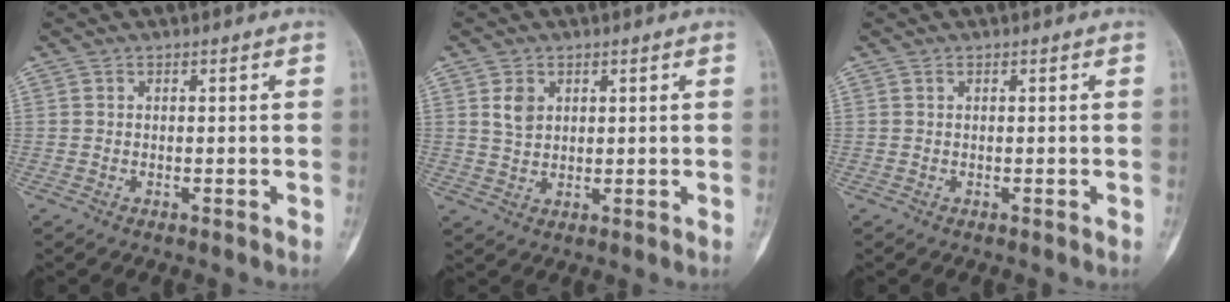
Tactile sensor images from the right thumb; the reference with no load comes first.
{"total": 3.5, "force": [1.3, 2.7, 1.9], "torque": [-0.020, -0.008, 0.028]}
{"total": 0.0}